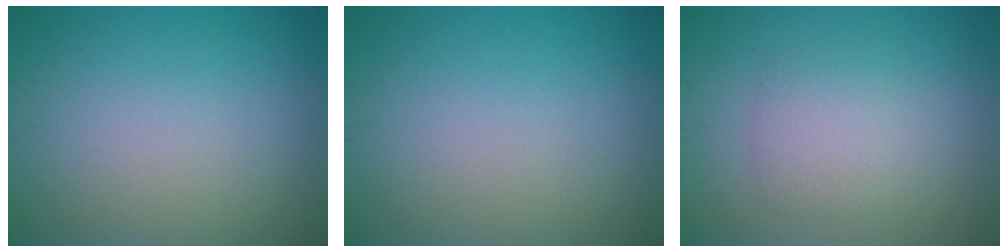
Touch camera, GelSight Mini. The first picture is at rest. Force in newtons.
{"total": 0.0}
{"total": 2.9, "press": 2.9, "slide": 0.2}